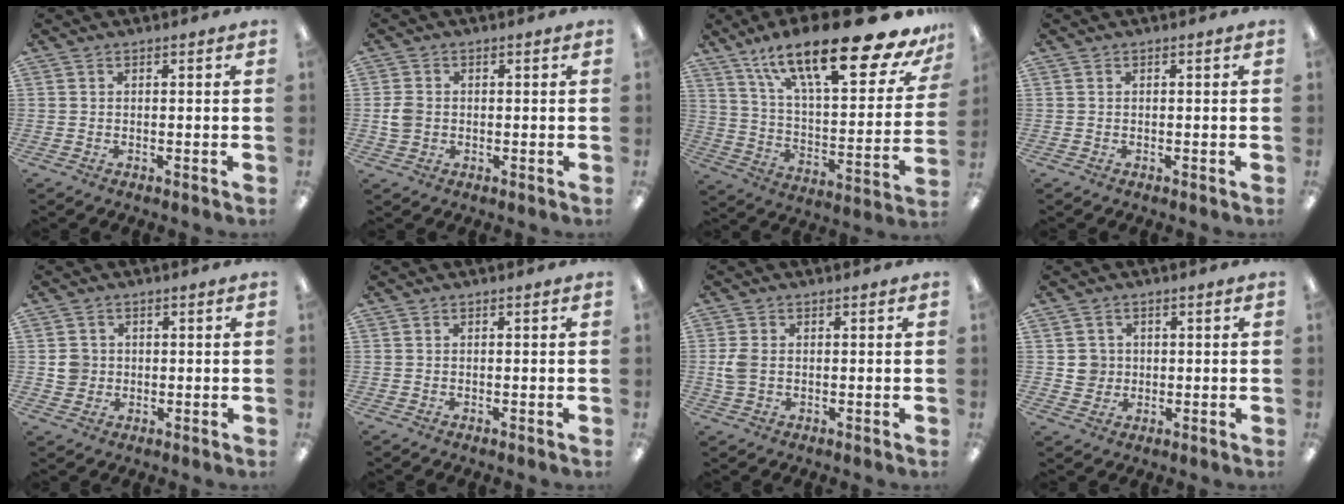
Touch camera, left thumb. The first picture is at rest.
{"total": 3.8, "force": [-0.1, 3.3, 1.9], "torque": [-0.026, 0.005, -0.002]}
{"total": 26.9, "force": [18.0, 7.6, 18.5], "torque": [-0.280, -0.114, 0.292]}
{"total": 0.0}
{"total": 3.4, "force": [0.1, 3.3, 1.0], "torque": [-0.005, -0.001, -0.001]}
{"total": 0.0}
{"total": 4.3, "force": [0.1, 3.0, 3.1], "torque": [-0.065, -0.001, -0.002]}
{"total": 4.1, "force": [0.6, 4.1, 0.4], "torque": [0.006, -0.001, 0.007]}